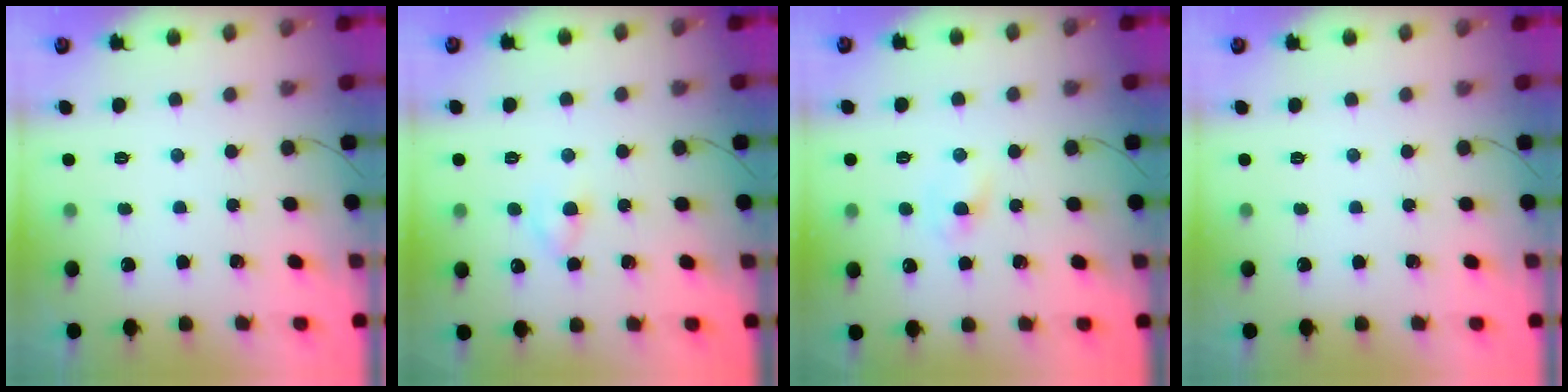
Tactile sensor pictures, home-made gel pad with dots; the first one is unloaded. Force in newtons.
{"total": 2.1, "press": 1.9, "slide": 0.9}
{"total": 1.9, "press": 1.8, "slide": 0.8}
{"total": 0.0}